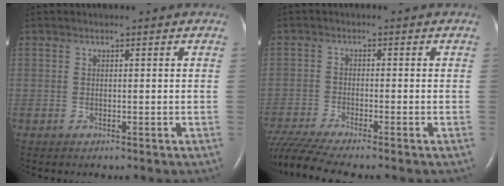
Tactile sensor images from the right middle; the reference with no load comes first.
{"total": 8.5, "force": [-7.6, -0.9, 3.8], "torque": [-0.073, -0.020, -0.133]}